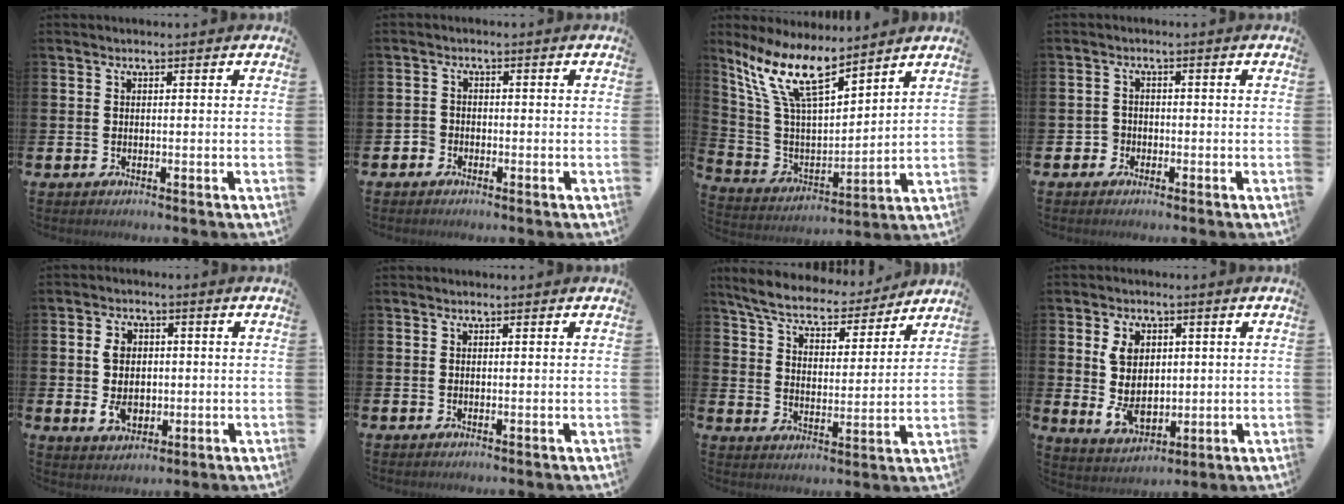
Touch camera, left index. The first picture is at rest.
{"total": 2.1, "force": [-1.8, 0.9, -0.4], "torque": [0.010, 0.001, -0.040]}
{"total": 11.9, "force": [9.1, 3.5, 6.9], "torque": [-0.166, -0.038, 0.162]}
{"total": 2.1, "force": [-1.6, 1.3, -0.4], "torque": [-0.001, 0.006, -0.033]}
{"total": 5.2, "force": [0.2, 4.0, 3.4], "torque": [-0.065, 0.005, -0.004]}
{"total": 0.6, "force": [-0.4, -0.2, -0.4], "torque": [0.013, -0.002, -0.008]}
{"total": 6.4, "force": [6.0, 1.5, 1.7], "torque": [-0.067, -0.045, 0.101]}
{"total": 6.3, "force": [1.3, 4.5, 4.2], "torque": [-0.075, 0.000, 0.019]}